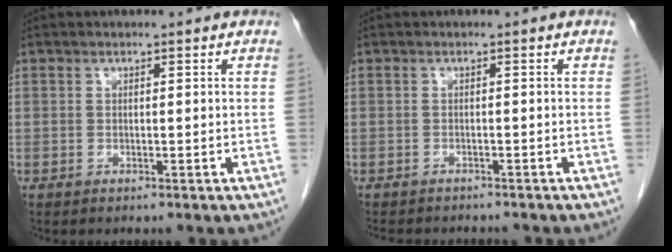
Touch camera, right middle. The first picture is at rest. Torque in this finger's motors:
{"motor_torque": [0.48, -0.42, 0.02, 0.00]}